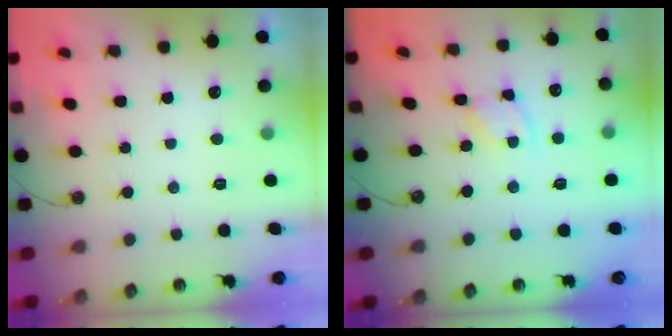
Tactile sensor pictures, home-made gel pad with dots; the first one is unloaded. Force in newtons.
{"total": 2.6, "press": 2.6, "slide": 0.1}